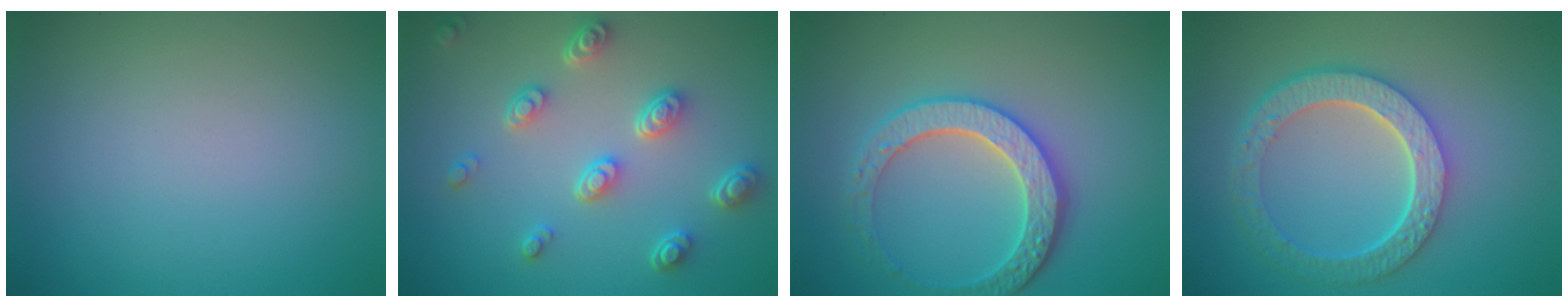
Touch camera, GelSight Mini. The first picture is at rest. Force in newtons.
{"total": 4.5, "press": 3.4, "slide": 2.9}
{"total": 4.0, "press": 3.8, "slide": 1.1}
{"total": 6.0, "press": 4.4, "slide": 4.1}